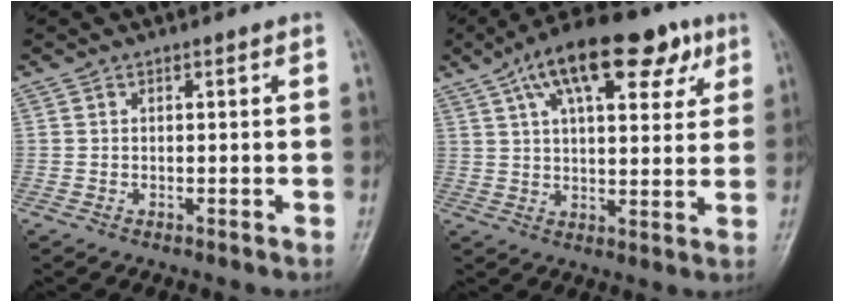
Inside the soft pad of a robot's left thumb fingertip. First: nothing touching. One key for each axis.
{"total": 18.6, "fx": 9.4, "fy": 8.0, "fz": 13.9, "tx": -0.191, "ty": 0.002, "tz": 0.145}